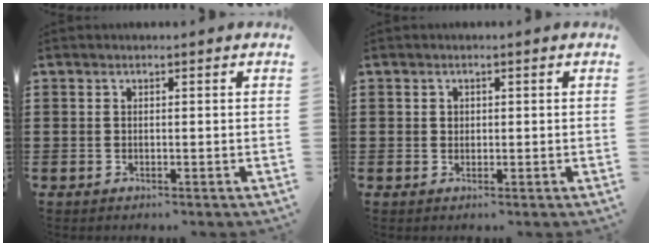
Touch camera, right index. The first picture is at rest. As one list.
[{"total": 0.9, "force": [0.4, 0.8, 0.3], "torque": [-0.007, 0.004, 0.009]}]